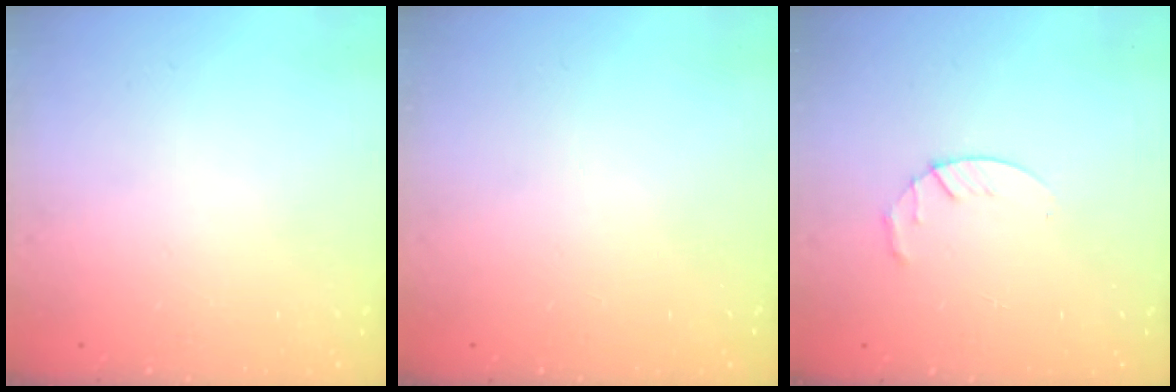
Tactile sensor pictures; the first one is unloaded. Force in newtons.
{"total": 0.0}
{"total": 3.0, "press": 2.9, "slide": 0.5}